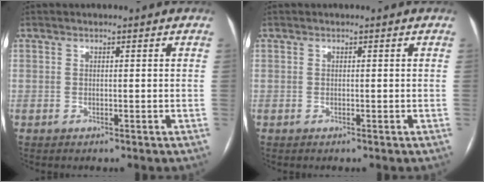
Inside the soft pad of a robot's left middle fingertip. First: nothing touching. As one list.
[{"total": 0.0}]